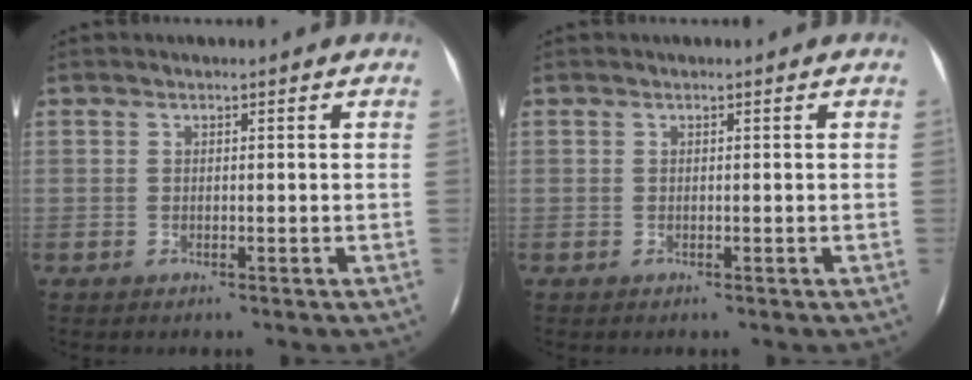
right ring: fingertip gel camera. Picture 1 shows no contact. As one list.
[{"total": 0.0}]